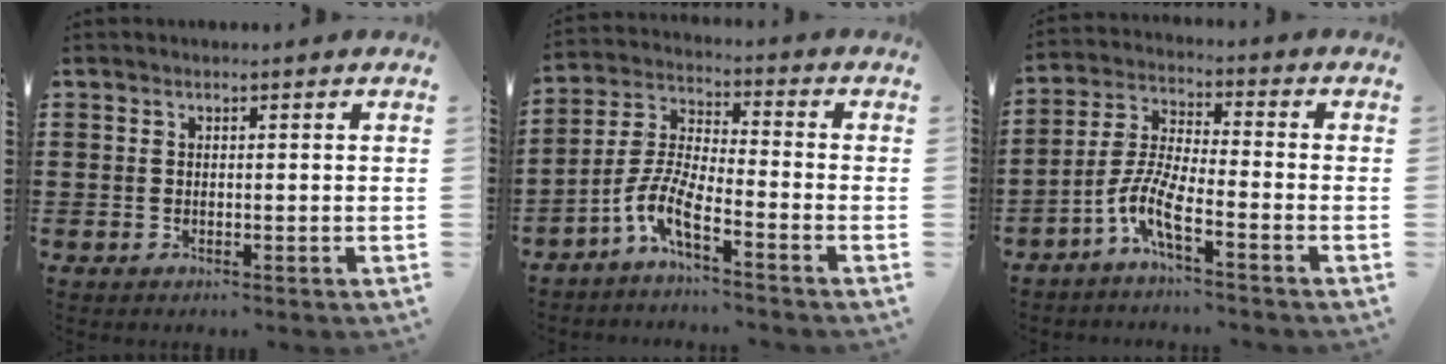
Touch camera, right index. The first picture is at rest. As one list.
[{"total": 6.9, "force": [-4.8, 1.2, 4.8], "torque": [-0.131, -0.016, -0.102]}, {"total": 6.9, "force": [-4.3, 1.3, 5.2], "torque": [-0.137, -0.015, -0.090]}]